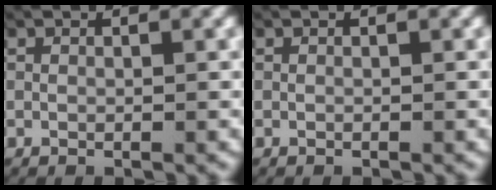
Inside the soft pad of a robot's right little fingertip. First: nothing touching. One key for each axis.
{"total": 0.0}